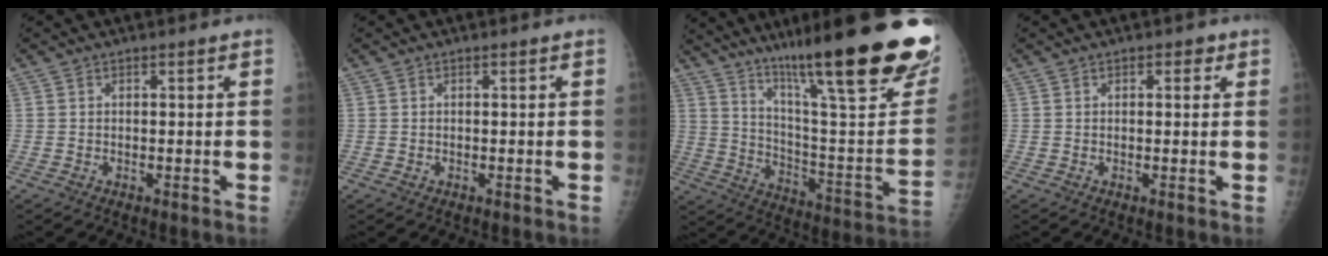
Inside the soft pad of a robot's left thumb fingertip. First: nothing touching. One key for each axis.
{"total": 0.0}
{"total": 32.9, "fx": 22.3, "fy": 5.1, "fz": 23.6, "tx": -0.283, "ty": -0.105, "tz": 0.328}
{"total": 1.9, "fx": 0.9, "fy": 1.0, "fz": 1.3, "tx": -0.008, "ty": 0.000, "tz": 0.009}